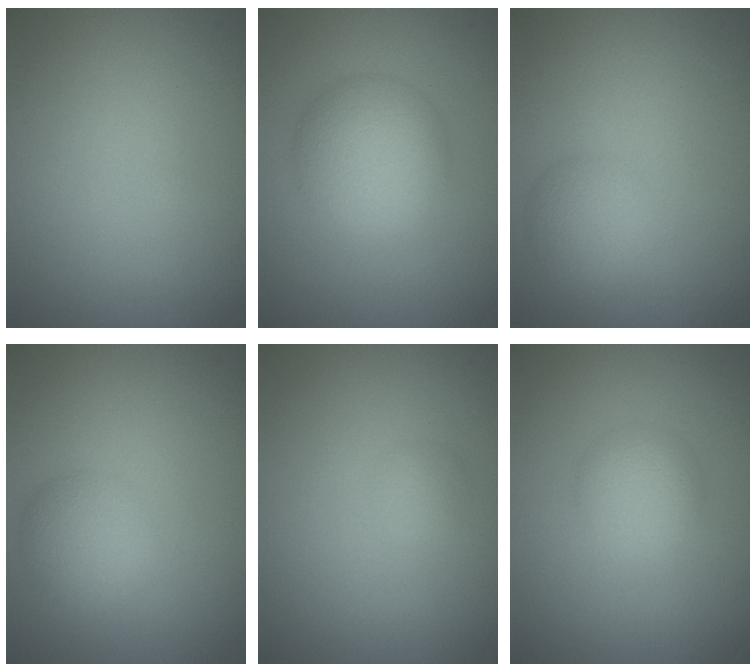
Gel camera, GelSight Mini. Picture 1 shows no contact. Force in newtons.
{"total": 5.5, "press": 5.5, "slide": 0.1}
{"total": 2.6, "press": 2.6, "slide": 0.0}
{"total": 3.2, "press": 3.2, "slide": 0.0}
{"total": 1.0, "press": 1.0, "slide": 0.0}
{"total": 2.7, "press": 2.7, "slide": 0.0}